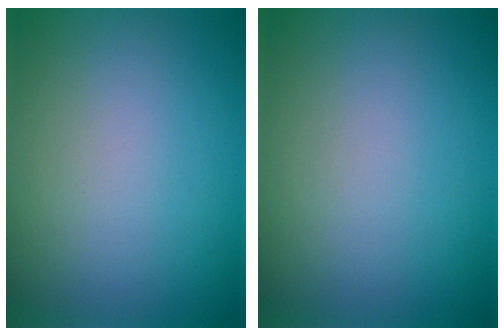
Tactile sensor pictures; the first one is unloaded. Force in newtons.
{"total": 0.0}